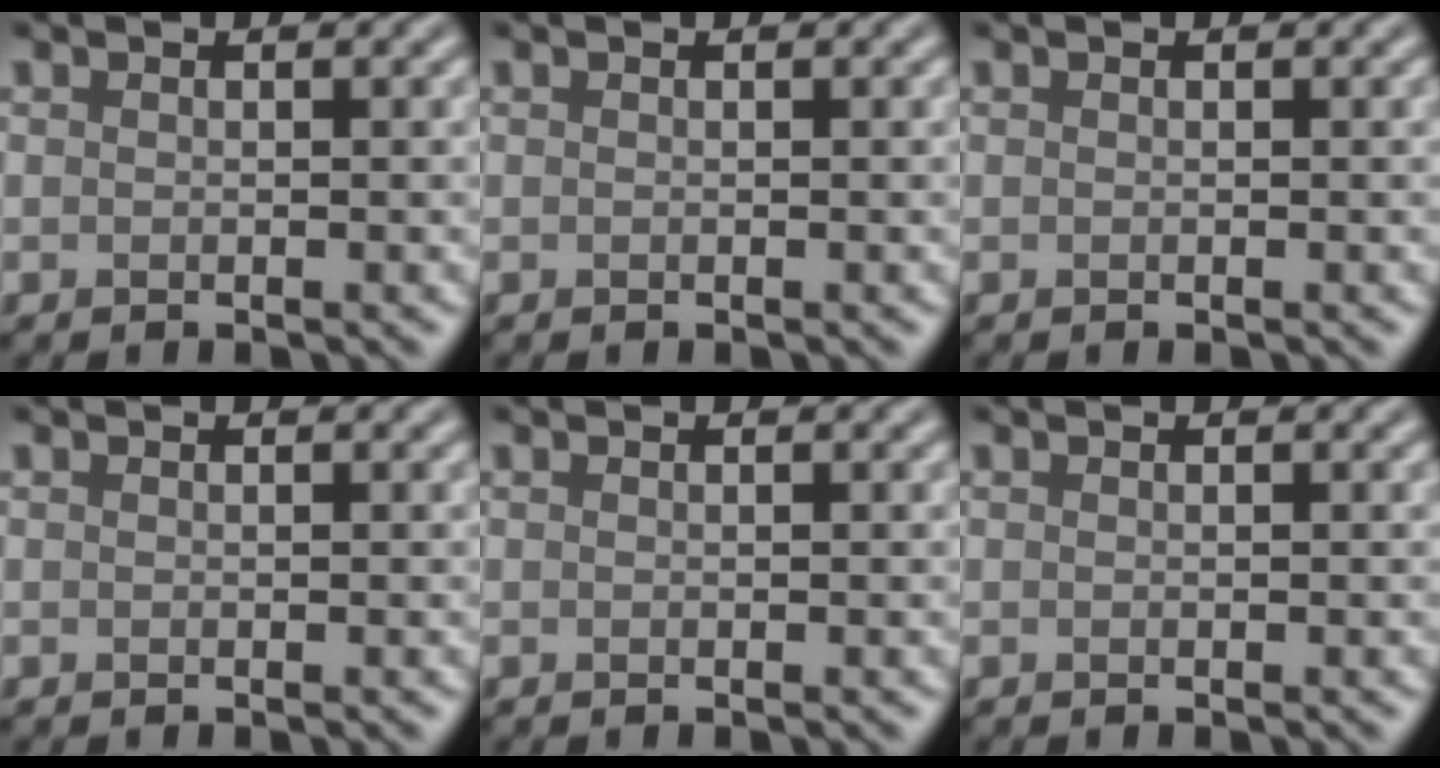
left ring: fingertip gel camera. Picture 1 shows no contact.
{"total": 0.0}
{"total": 0.0}
{"total": 0.0}
{"total": 0.0}
{"total": 0.0}